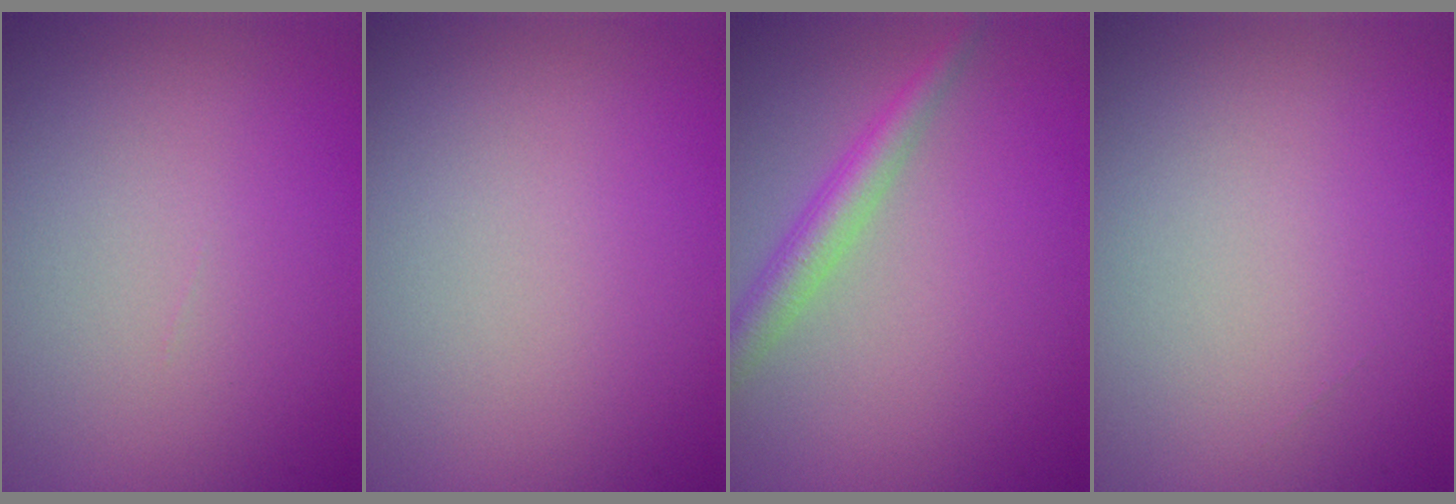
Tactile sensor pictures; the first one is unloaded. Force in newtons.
{"total": 0.0}
{"total": 2.9, "press": 2.9, "slide": 0.1}
{"total": 0.0}